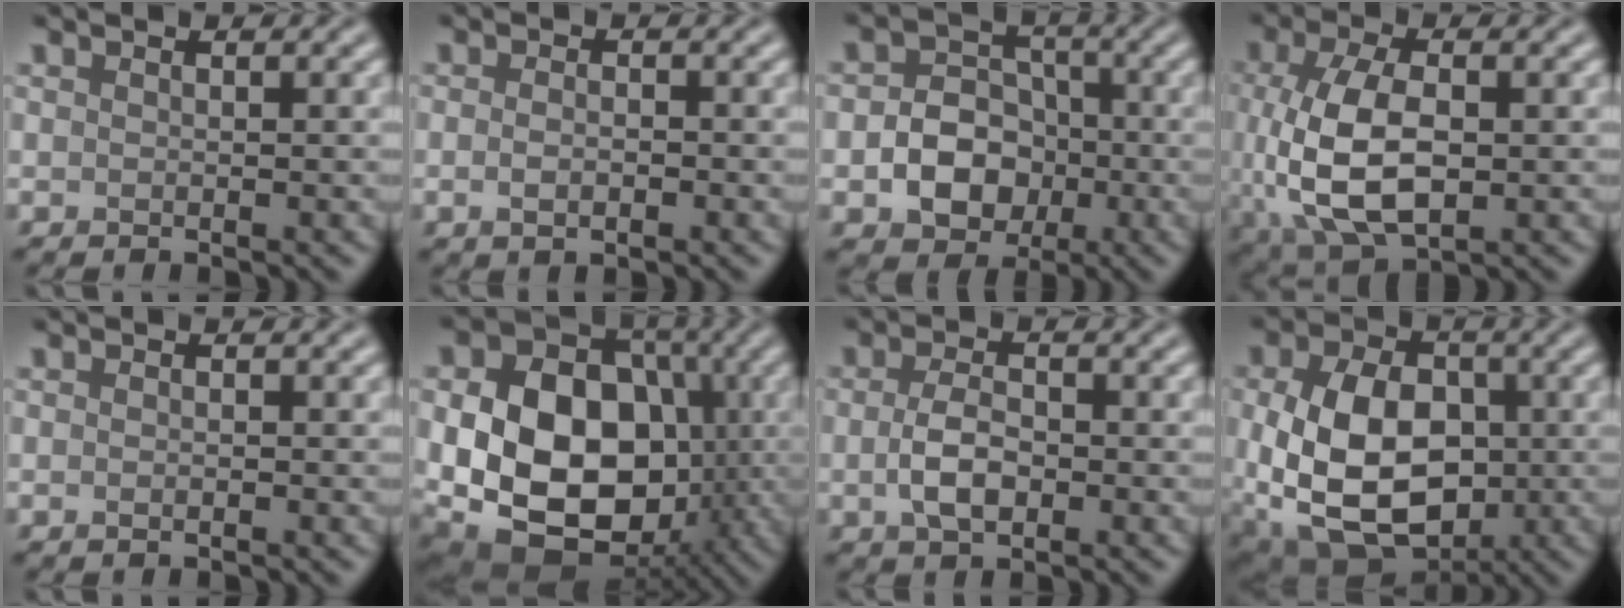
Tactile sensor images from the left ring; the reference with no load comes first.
{"total": 1.8, "force": [-0.4, 0.9, 1.5], "torque": [-0.026, -0.004, -0.009]}
{"total": 5.7, "force": [-1.4, 4.5, 3.1], "torque": [-0.033, -0.003, -0.033]}
{"total": 9.2, "force": [-0.8, 5.0, 7.7], "torque": [-0.171, -0.012, -0.010]}
{"total": 0.8, "force": [-0.2, 0.3, 0.7], "torque": [-0.009, -0.002, -0.002]}
{"total": 16.4, "force": [-2.2, 12.2, 10.7], "torque": [-0.167, -0.011, -0.040]}
{"total": 3.3, "force": [-0.6, 1.8, 2.7], "torque": [-0.056, -0.002, -0.012]}
{"total": 12.8, "force": [-1.3, 8.9, 9.2], "torque": [-0.181, -0.024, -0.014]}